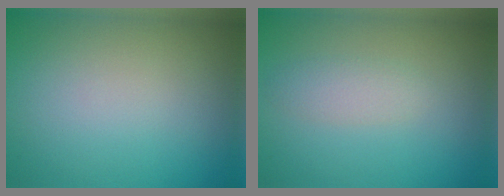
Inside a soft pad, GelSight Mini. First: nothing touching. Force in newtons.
{"total": 1.6, "press": 1.6, "slide": 0.0}